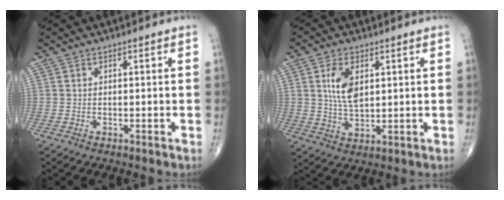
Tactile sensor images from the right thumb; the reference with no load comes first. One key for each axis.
{"total": 7.3, "fx": 2.0, "fy": 3.9, "fz": 5.8, "tx": -0.106, "ty": -0.010, "tz": 0.043}